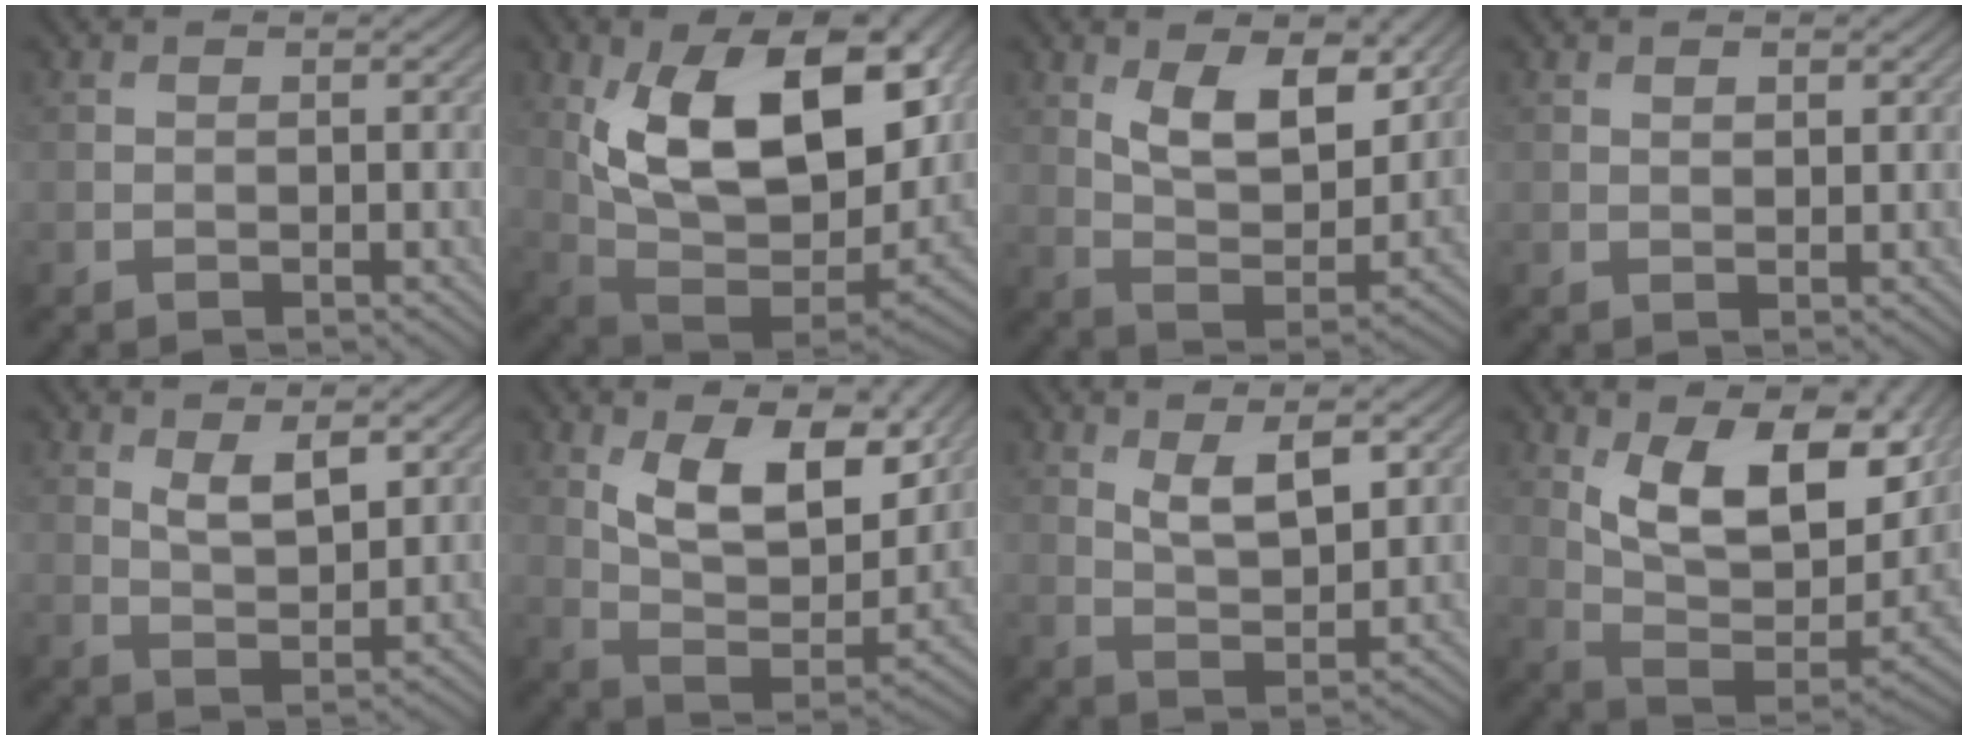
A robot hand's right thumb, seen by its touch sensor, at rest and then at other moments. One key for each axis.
{"total": 17.5, "fx": 5.1, "fy": 9.5, "fz": 13.8, "tx": -0.226, "ty": -0.007, "tz": 0.091}
{"total": 9.5, "fx": 4.4, "fy": 4.6, "fz": 7.0, "tx": -0.130, "ty": -0.012, "tz": 0.080}
{"total": 1.2, "fx": 0.7, "fy": 0.5, "fz": 0.7, "tx": -0.014, "ty": -0.003, "tz": 0.015}
{"total": 4.5, "fx": 2.2, "fy": 1.8, "fz": 3.5, "tx": -0.072, "ty": -0.006, "tz": 0.044}
{"total": 12.4, "fx": 5.6, "fy": 5.9, "fz": 9.4, "tx": -0.173, "ty": -0.018, "tz": 0.098}
{"total": 6.0, "fx": 2.7, "fy": 2.4, "fz": 4.8, "tx": -0.091, "ty": -0.008, "tz": 0.052}
{"total": 15.8, "fx": 6.9, "fy": 7.3, "fz": 12.2, "tx": -0.218, "ty": -0.005, "tz": 0.114}